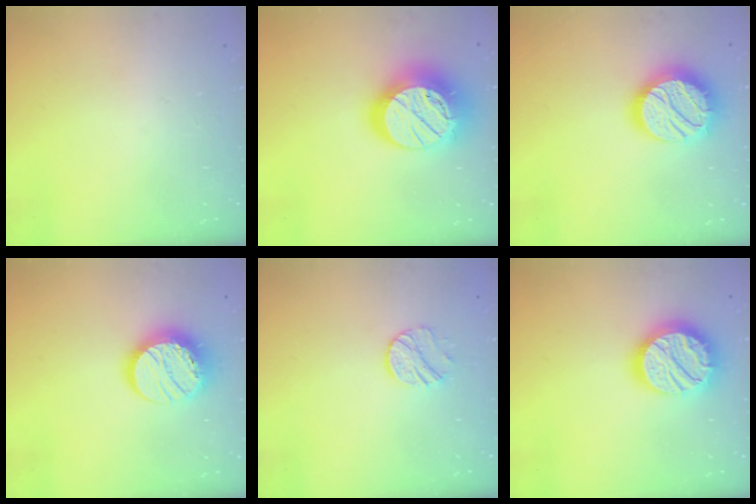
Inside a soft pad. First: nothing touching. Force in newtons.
{"total": 21.8, "press": 21.7, "slide": 1.5}
{"total": 18.3, "press": 18.2, "slide": 1.0}
{"total": 14.4, "press": 14.3, "slide": 1.1}
{"total": 8.3, "press": 8.3, "slide": 0.8}
{"total": 19.0, "press": 18.9, "slide": 1.4}